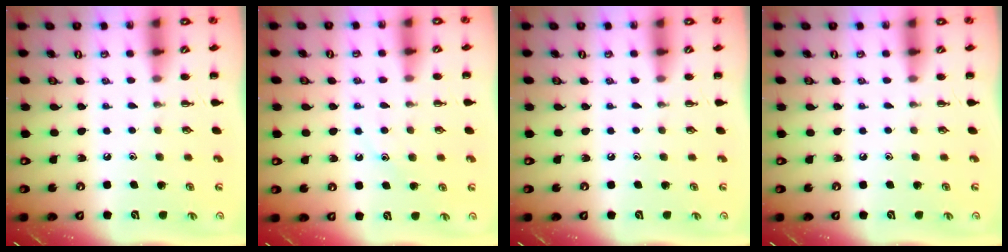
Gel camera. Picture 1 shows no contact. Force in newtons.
{"total": 8.4, "press": 8.3, "slide": 1.3}
{"total": 0.0}
{"total": 0.0}